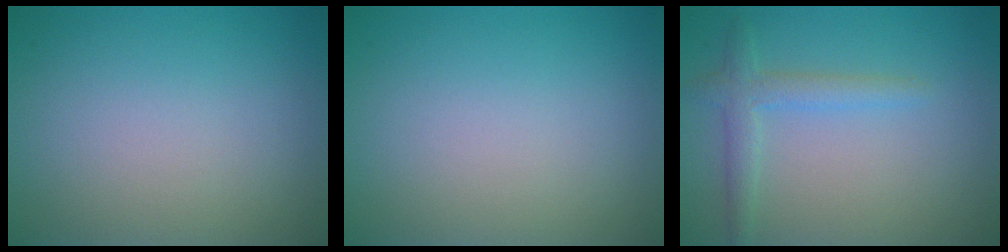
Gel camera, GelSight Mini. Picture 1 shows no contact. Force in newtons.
{"total": 0.0}
{"total": 2.4, "press": 2.4, "slide": 0.1}